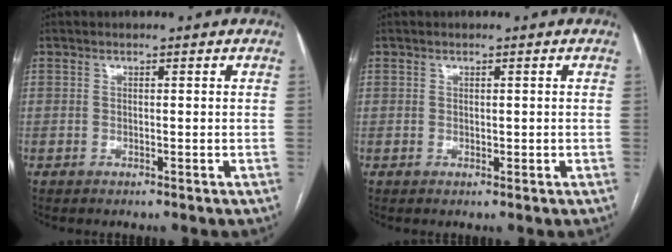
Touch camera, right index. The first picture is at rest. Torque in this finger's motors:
{"motor_torque": [-0.32, 0.80, -0.01, 0.01]}